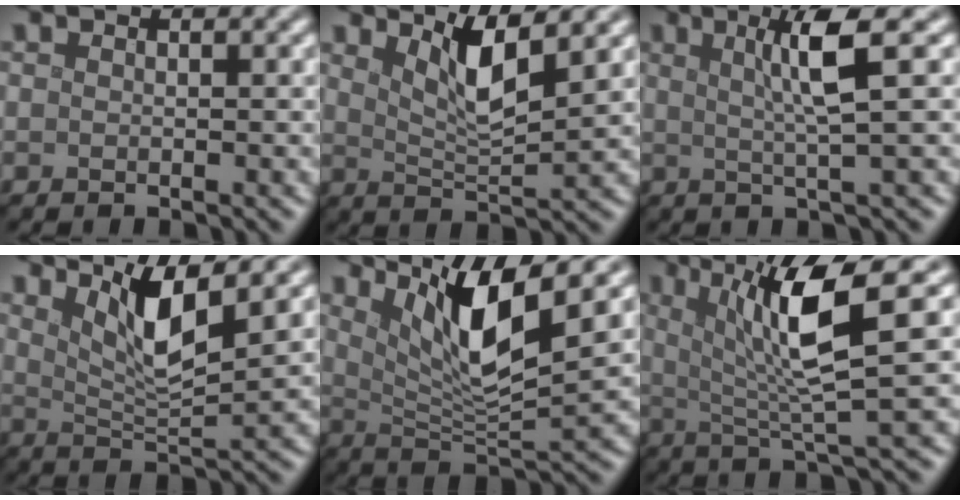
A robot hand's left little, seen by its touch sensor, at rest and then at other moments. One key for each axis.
{"total": 4.3, "fx": 2.6, "fy": 0.9, "fz": 3.4, "tx": -0.060, "ty": -0.008, "tz": 0.049}
{"total": 4.6, "fx": 1.2, "fy": 0.4, "fz": 4.4, "tx": -0.077, "ty": 0.003, "tz": 0.023}
{"total": 5.1, "fx": 2.7, "fy": 1.0, "fz": 4.2, "tx": -0.076, "ty": -0.009, "tz": 0.051}
{"total": 7.8, "fx": 3.8, "fy": 1.7, "fz": 6.6, "tx": -0.112, "ty": -0.008, "tz": 0.069}
{"total": 8.7, "fx": 2.4, "fy": 1.7, "fz": 8.2, "tx": -0.127, "ty": 0.001, "tz": 0.039}